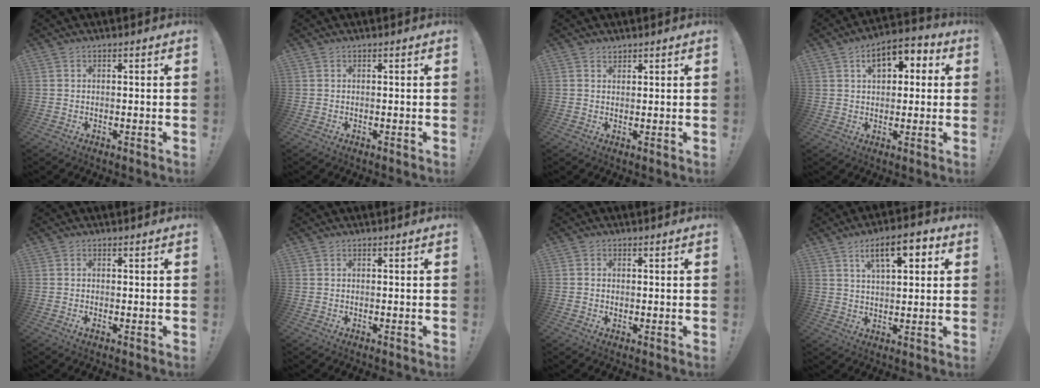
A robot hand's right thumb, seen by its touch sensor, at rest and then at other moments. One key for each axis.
{"total": 0.0}
{"total": 1.8, "fx": 1.5, "fy": 1.0, "fz": 0.2, "tx": 0.009, "ty": -0.011, "tz": 0.026}
{"total": 9.1, "fx": 3.5, "fy": 5.6, "fz": 6.2, "tx": -0.083, "ty": -0.004, "tz": 0.059}
{"total": 0.7, "fx": -0.1, "fy": 0.4, "fz": 0.6, "tx": -0.003, "ty": -0.002, "tz": -0.003}
{"total": 0.0}
{"total": 1.2, "fx": 0.1, "fy": 1.2, "fz": 0.3, "tx": 0.002, "ty": 0.002, "tz": -0.001}
{"total": 10.7, "fx": 4.6, "fy": 4.2, "fz": 8.7, "tx": -0.133, "ty": -0.005, "tz": 0.076}